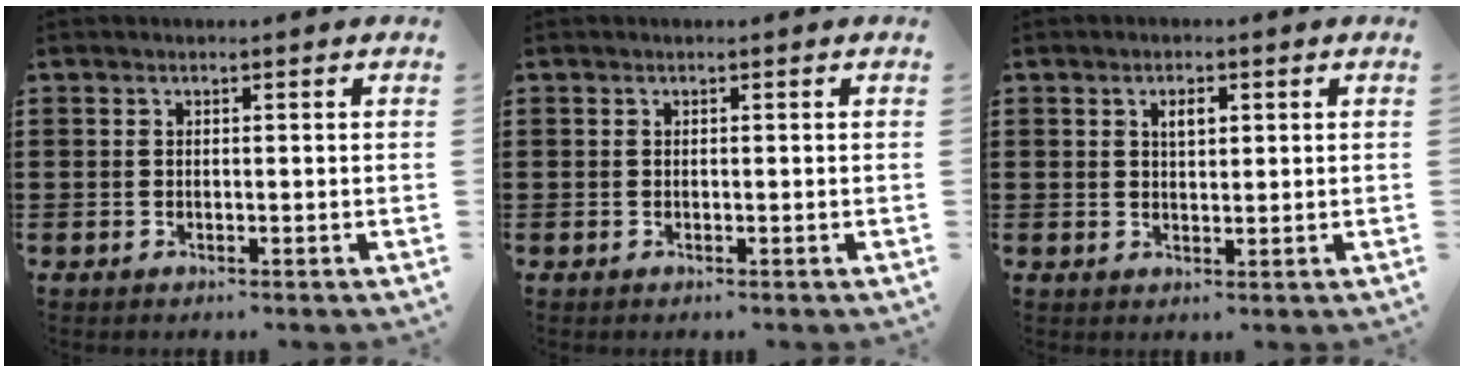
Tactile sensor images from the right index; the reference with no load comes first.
{"total": 0.0}
{"total": 2.2, "force": [0.9, 1.0, 1.8], "torque": [-0.030, 0.003, 0.011]}